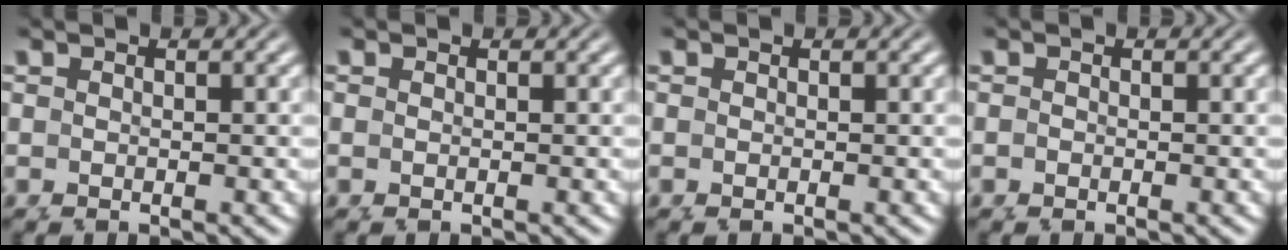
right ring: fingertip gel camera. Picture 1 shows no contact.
{"total": 0.0}
{"total": 0.0}
{"total": 0.0}